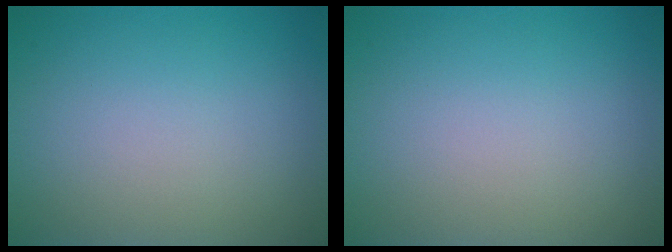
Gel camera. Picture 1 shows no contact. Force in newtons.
{"total": 0.0}